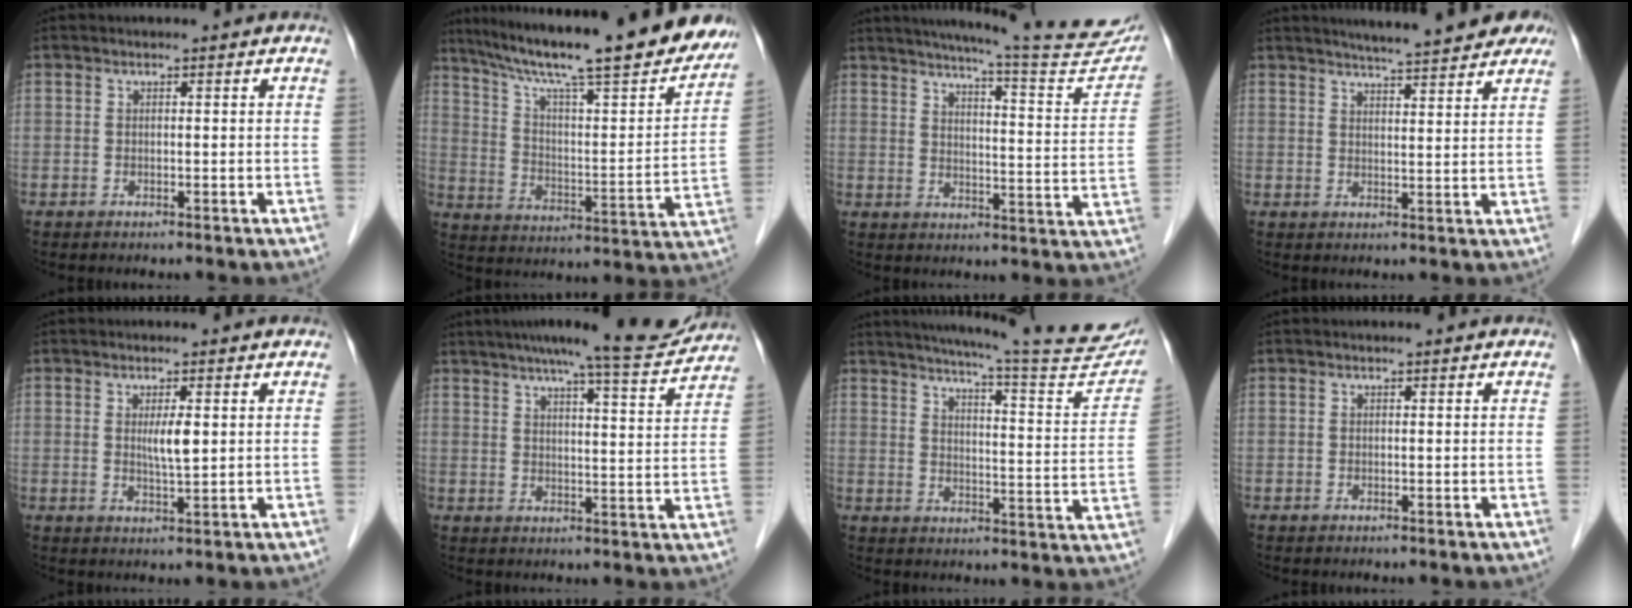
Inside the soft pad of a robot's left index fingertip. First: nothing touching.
{"total": 27.1, "force": [22.7, 3.0, 14.4], "torque": [-0.237, -0.020, 0.320]}
{"total": 21.6, "force": [19.5, 0.8, 9.3], "torque": [-0.129, -0.061, 0.234]}
{"total": 13.2, "force": [11.5, 1.7, 6.4], "torque": [-0.082, 0.012, 0.133]}
{"total": 3.1, "force": [0.7, 0.3, 3.0], "torque": [-0.055, -0.004, 0.013]}
{"total": 12.8, "force": [11.8, 0.5, 5.1], "torque": [-0.072, -0.005, 0.150]}
{"total": 22.7, "force": [20.3, 1.1, 10.1], "torque": [-0.146, -0.061, 0.246]}
{"total": 0.0}